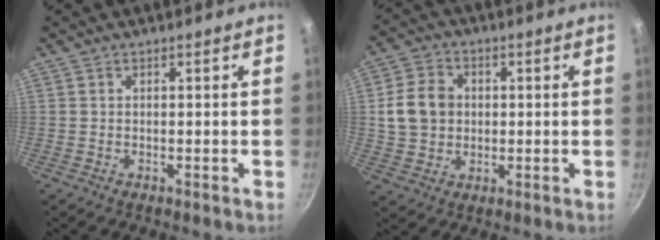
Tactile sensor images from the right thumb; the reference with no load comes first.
{"total": 9.0, "force": [0.9, 7.4, 4.9], "torque": [-0.068, 0.008, 0.011]}